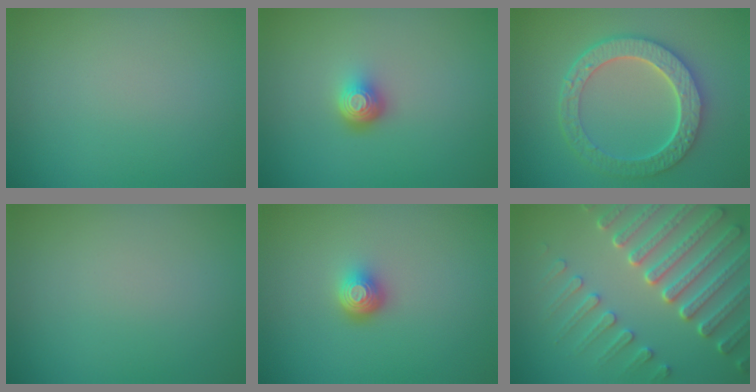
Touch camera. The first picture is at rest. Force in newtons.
{"total": 2.3, "press": 1.4, "slide": 1.8}
{"total": 6.3, "press": 5.0, "slide": 3.7}
{"total": 0.0}
{"total": 2.2, "press": 1.5, "slide": 1.6}
{"total": 7.4, "press": 5.7, "slide": 4.7}